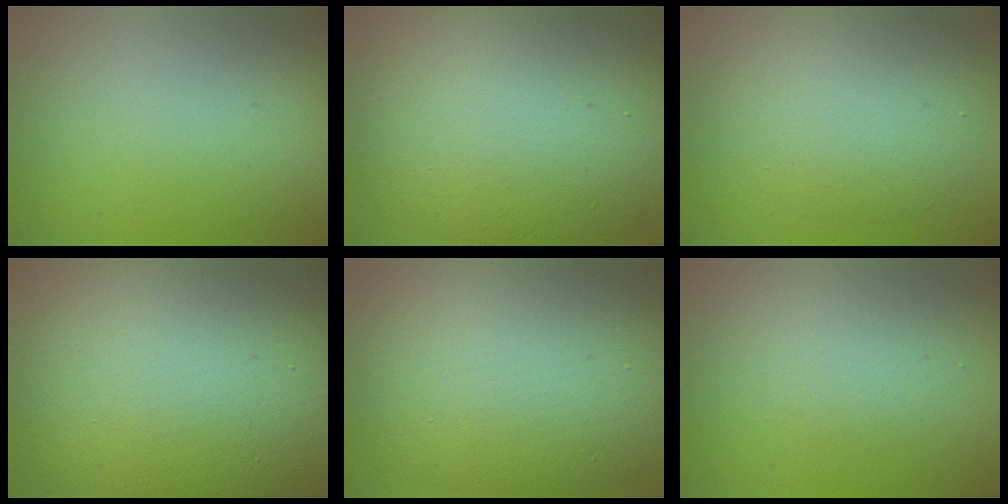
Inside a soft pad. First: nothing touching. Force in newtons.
{"total": 13.9, "press": 13.9, "slide": 0.7}
{"total": 5.1, "press": 5.1, "slide": 0.5}
{"total": 22.1, "press": 22.1, "slide": 1.2}
{"total": 12.6, "press": 12.6, "slide": 0.9}
{"total": 2.2, "press": 2.2, "slide": 0.2}